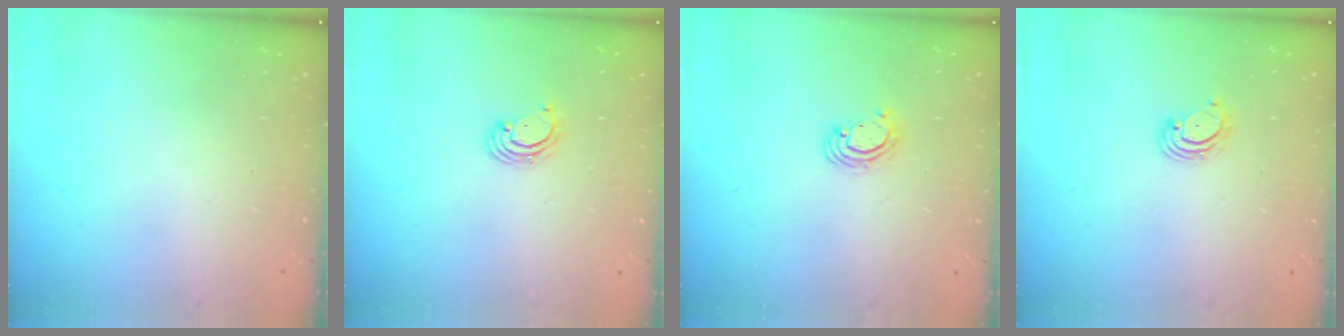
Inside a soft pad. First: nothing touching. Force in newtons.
{"total": 2.4, "press": 2.4, "slide": 0.2}
{"total": 3.5, "press": 3.5, "slide": 0.3}
{"total": 2.9, "press": 2.9, "slide": 0.4}